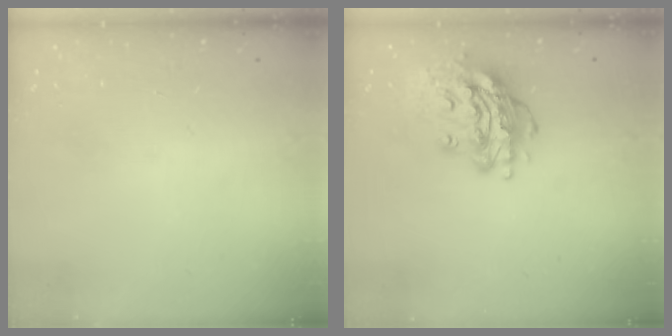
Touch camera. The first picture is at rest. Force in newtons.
{"total": 15.5, "press": 15.5, "slide": 1.5}